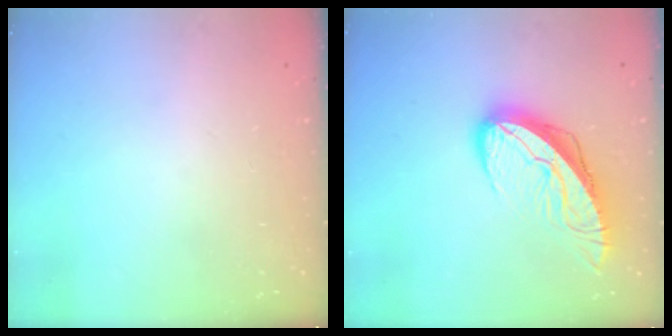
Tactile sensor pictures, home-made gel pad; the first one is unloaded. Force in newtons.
{"total": 11.1, "press": 11.0, "slide": 1.3}